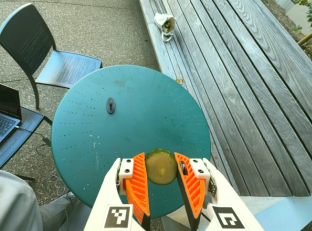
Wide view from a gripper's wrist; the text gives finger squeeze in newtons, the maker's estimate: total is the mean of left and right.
{"total": 10.1, "left": 9.8, "right": 10.4}